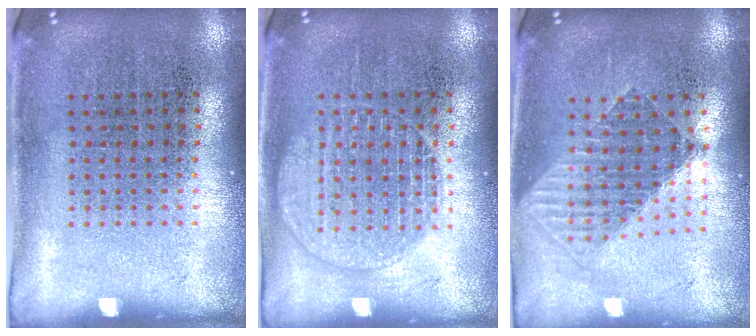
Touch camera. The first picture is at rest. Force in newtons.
{"total": 2.6, "press": 2.6, "slide": 0.4}
{"total": 1.5, "press": 1.2, "slide": 0.8}